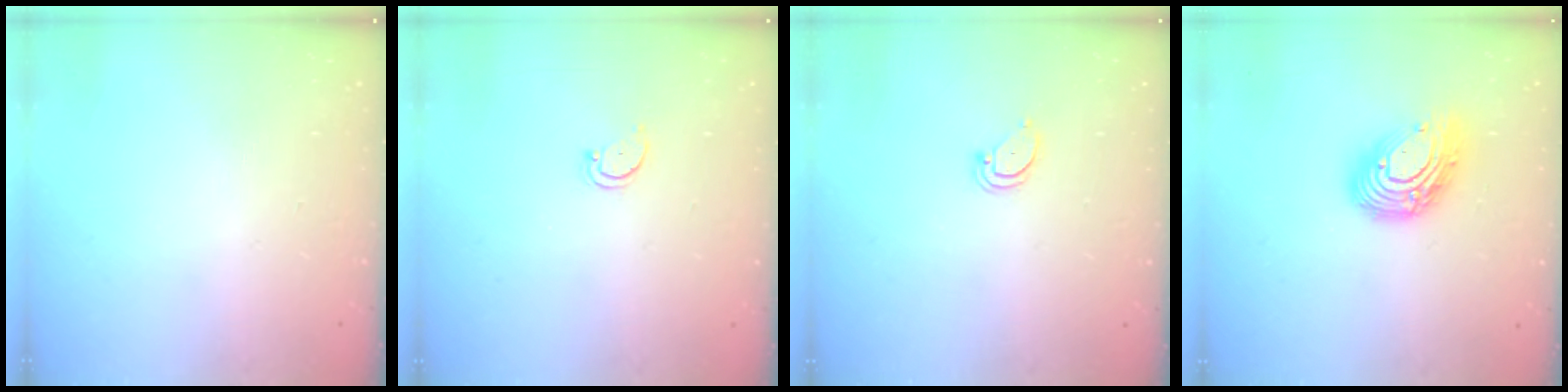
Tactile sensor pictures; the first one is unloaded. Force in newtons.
{"total": 2.5, "press": 2.4, "slide": 0.5}
{"total": 2.7, "press": 2.7, "slide": 0.2}
{"total": 13.4, "press": 13.3, "slide": 1.4}